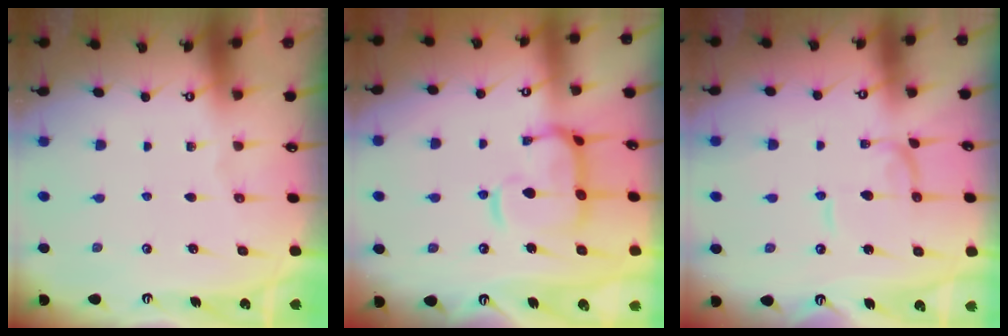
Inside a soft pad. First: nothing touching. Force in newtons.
{"total": 8.4, "press": 8.3, "slide": 1.1}
{"total": 0.9, "press": 0.9, "slide": 0.1}